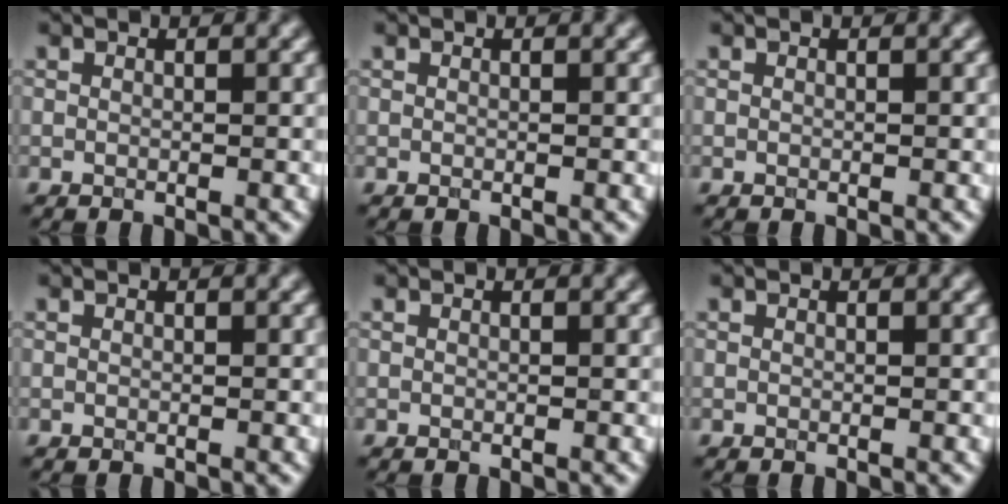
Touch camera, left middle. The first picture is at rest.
{"total": 0.0}
{"total": 0.0}
{"total": 0.0}
{"total": 0.0}
{"total": 0.0}